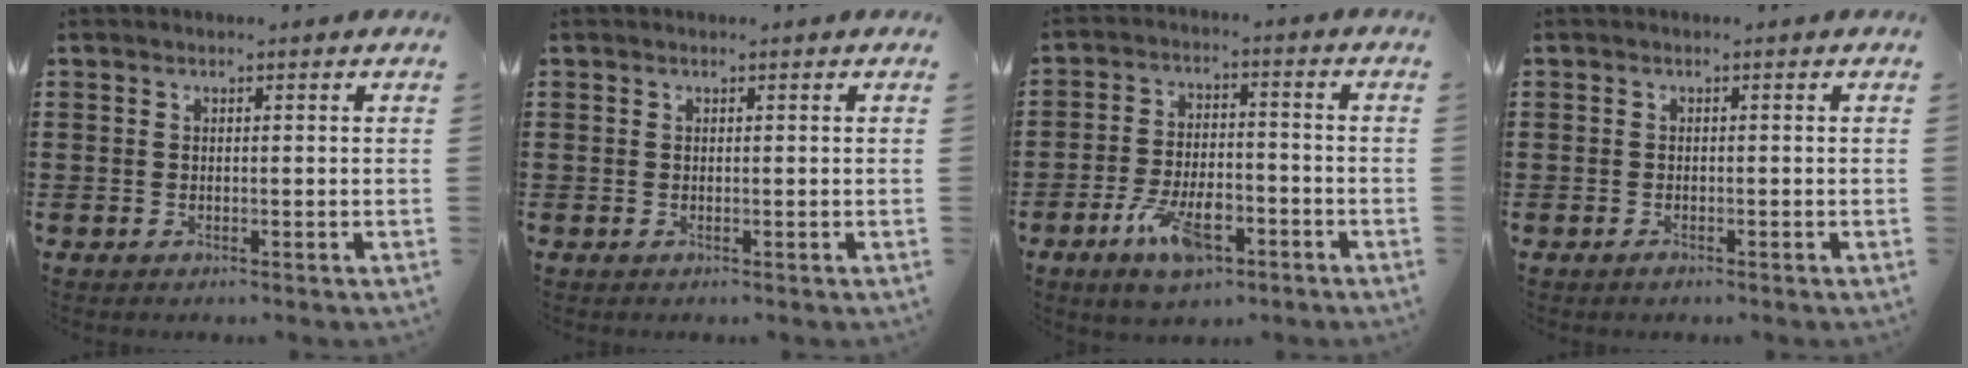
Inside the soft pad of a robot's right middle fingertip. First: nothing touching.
{"total": 0.0}
{"total": 8.2, "force": [-4.7, 3.5, 5.7], "torque": [-0.114, 0.006, -0.084]}
{"total": 0.6, "force": [-0.6, 0.2, 0.2], "torque": [-0.004, -0.005, -0.010]}